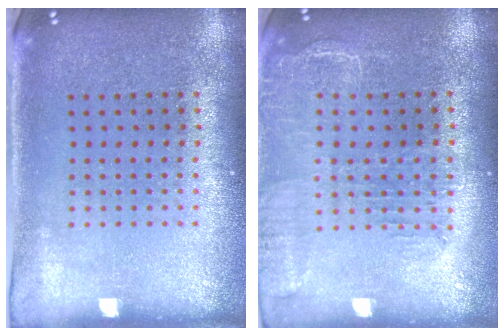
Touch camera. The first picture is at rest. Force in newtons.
{"total": 1.6, "press": 1.5, "slide": 0.7}